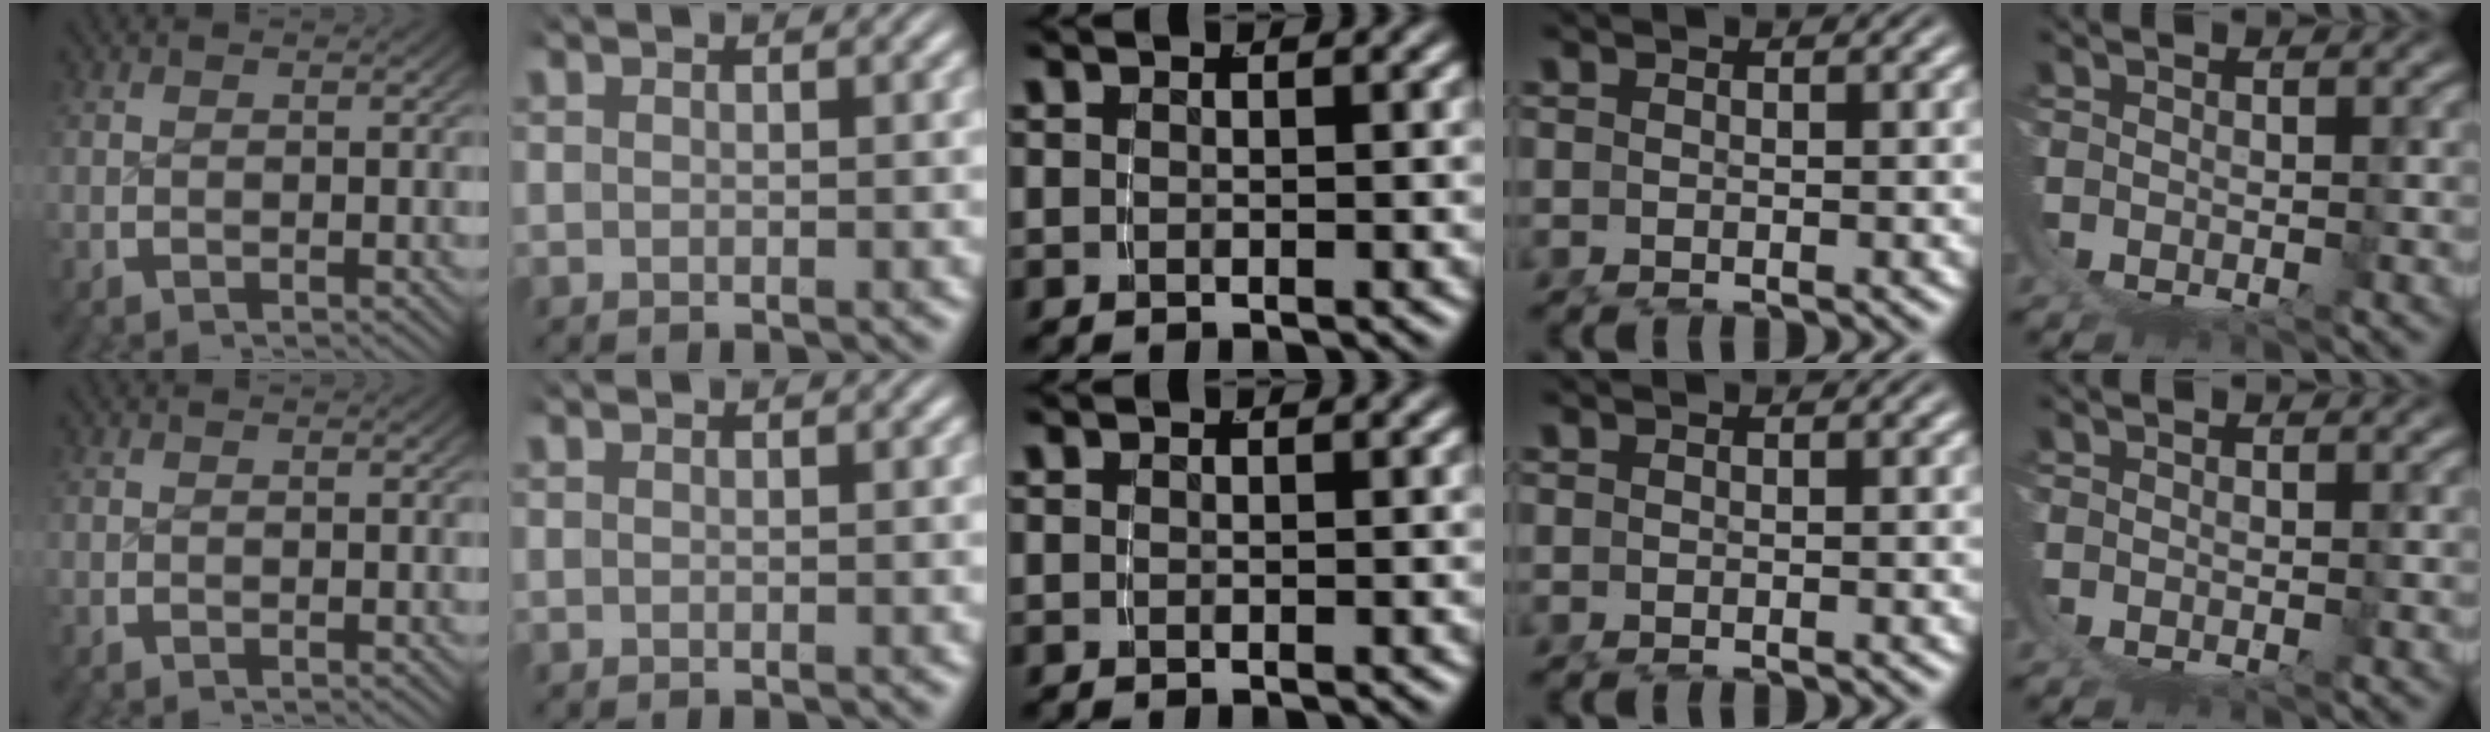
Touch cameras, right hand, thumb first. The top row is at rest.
{}